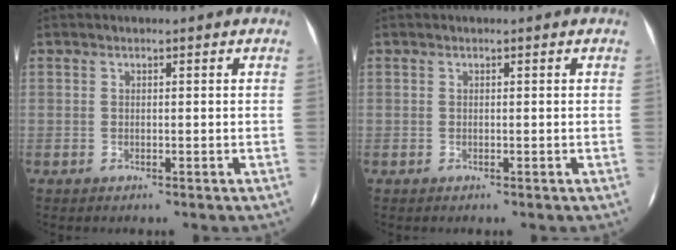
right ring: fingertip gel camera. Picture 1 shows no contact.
{"total": 0.0}